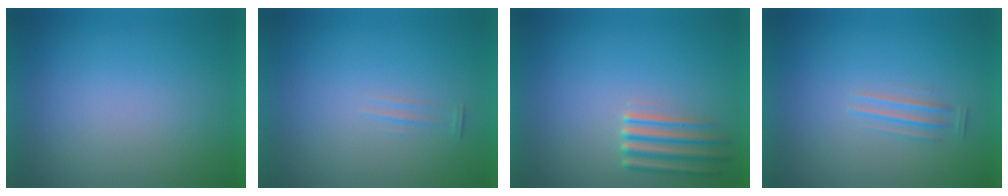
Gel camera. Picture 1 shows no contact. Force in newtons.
{"total": 1.3}
{"total": 2.3}
{"total": 1.2}